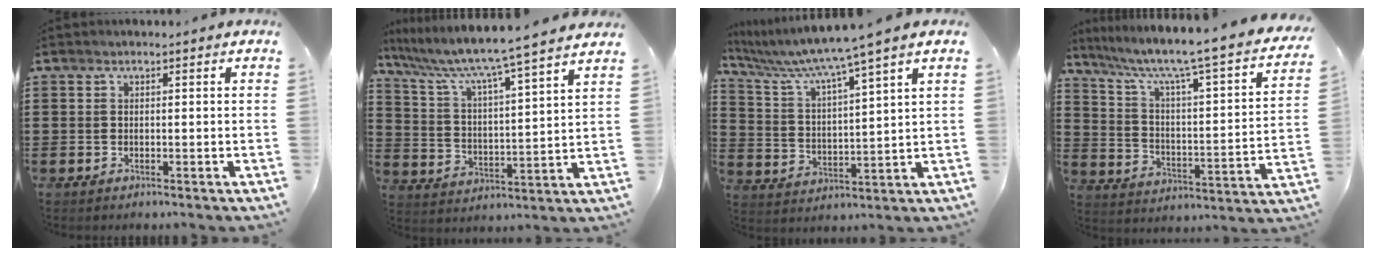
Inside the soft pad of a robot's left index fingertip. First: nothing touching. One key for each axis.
{"total": 6.4, "fx": 5.6, "fy": -0.8, "fz": 3.0, "tx": -0.085, "ty": -0.050, "tz": 0.084}
{"total": 6.7, "fx": 5.5, "fy": -1.3, "fz": 3.6, "tx": -0.096, "ty": -0.048, "tz": 0.086}
{"total": 5.5, "fx": 4.1, "fy": 0.2, "fz": 3.6, "tx": -0.090, "ty": -0.046, "tz": 0.056}